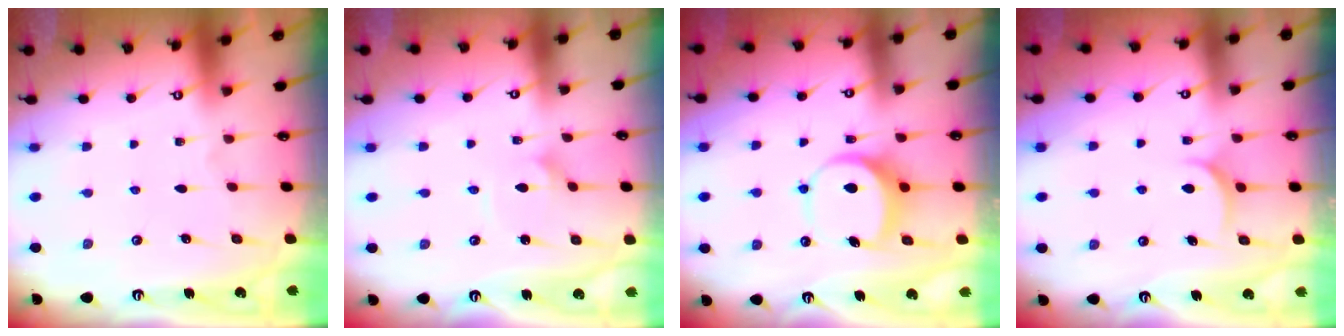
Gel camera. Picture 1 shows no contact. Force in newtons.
{"total": 2.6, "press": 2.6, "slide": 0.2}
{"total": 7.0, "press": 7.0, "slide": 0.6}
{"total": 5.5, "press": 5.5, "slide": 0.3}